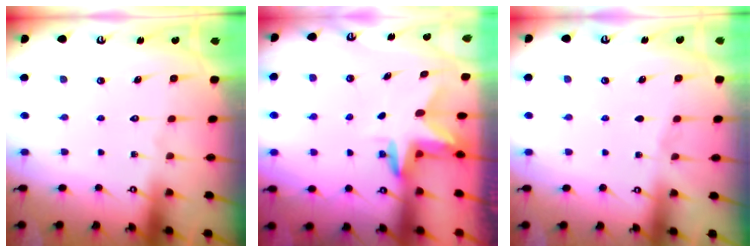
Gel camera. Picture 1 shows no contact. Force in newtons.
{"total": 3.0, "press": 3.0, "slide": 0.2}
{"total": 2.1, "press": 2.1, "slide": 0.4}